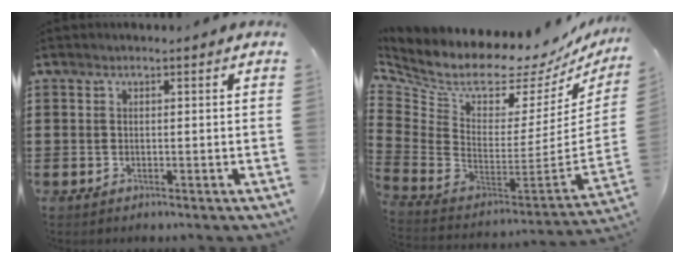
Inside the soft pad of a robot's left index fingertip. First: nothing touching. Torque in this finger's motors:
{"motor_torque": [2.14, 0.00, 0.24, 0.21]}